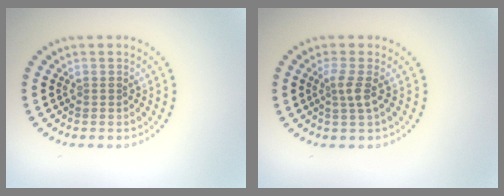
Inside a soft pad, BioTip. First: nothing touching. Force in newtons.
{"total": 1.8, "press": 1.3, "slide": 1.2}